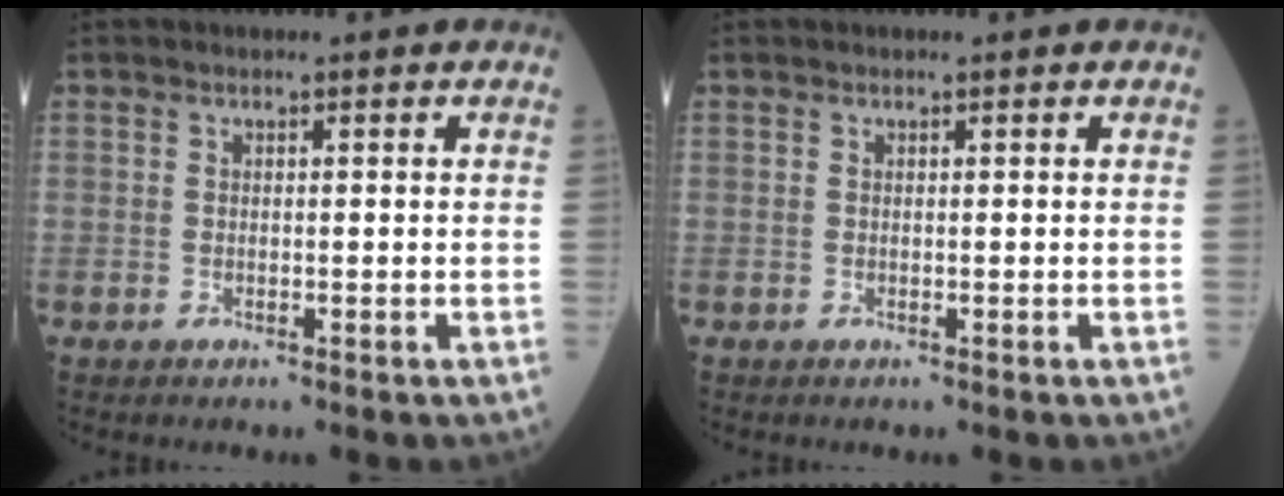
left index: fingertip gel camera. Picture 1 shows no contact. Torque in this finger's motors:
{"motor_torque": [-0.01, 0.01, 0.00, 0.00]}